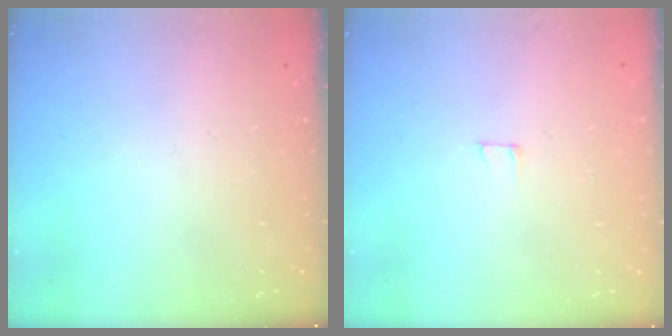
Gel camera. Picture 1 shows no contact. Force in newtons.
{"total": 2.5, "press": 2.5, "slide": 0.2}